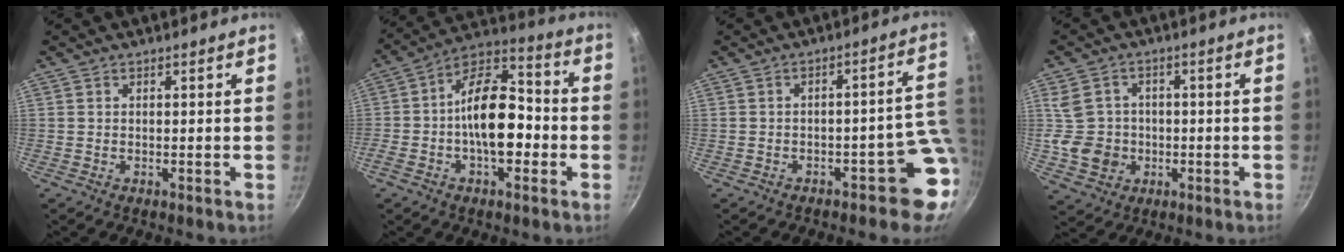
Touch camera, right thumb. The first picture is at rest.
{"total": 15.5, "force": [-2.7, 8.5, 12.7], "torque": [-0.174, 0.053, -0.062]}
{"total": 7.7, "force": [-2.6, 4.4, 5.7], "torque": [0.007, 0.040, -0.033]}
{"total": 8.7, "force": [-0.6, 7.8, 3.6], "torque": [-0.033, 0.009, -0.001]}